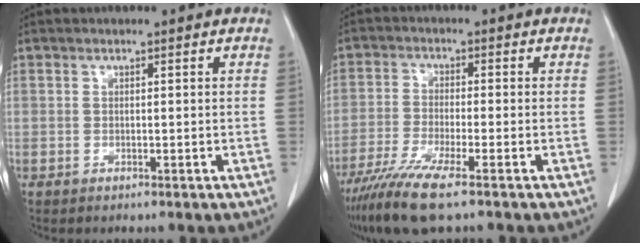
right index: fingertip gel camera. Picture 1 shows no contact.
{"total": 8.6, "force": [-6.0, 0.1, 6.2], "torque": [-0.119, -0.023, -0.109]}